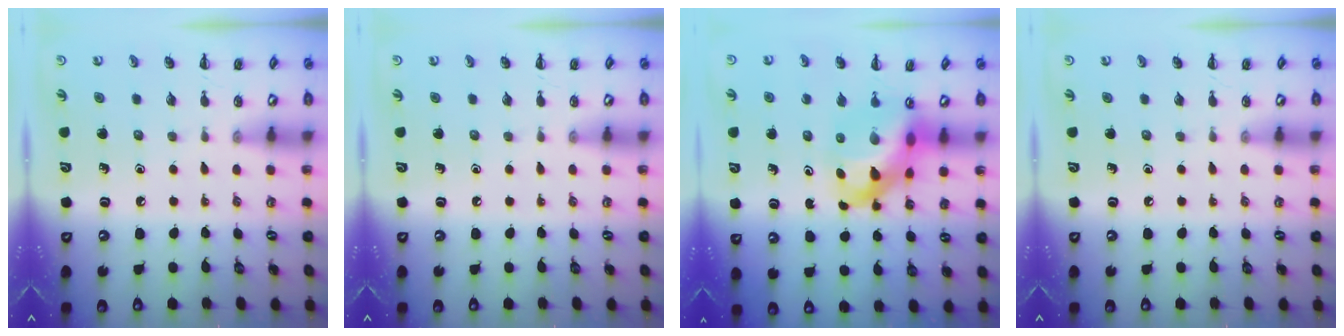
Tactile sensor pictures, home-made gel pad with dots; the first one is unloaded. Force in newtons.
{"total": 0.0}
{"total": 11.8, "press": 11.3, "slide": 3.2}
{"total": 0.0}